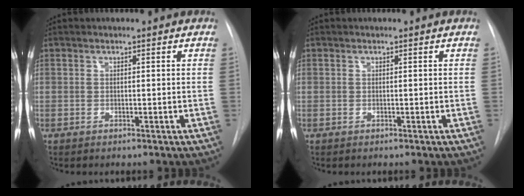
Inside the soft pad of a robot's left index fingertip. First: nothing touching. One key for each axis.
{"total": 0.0}